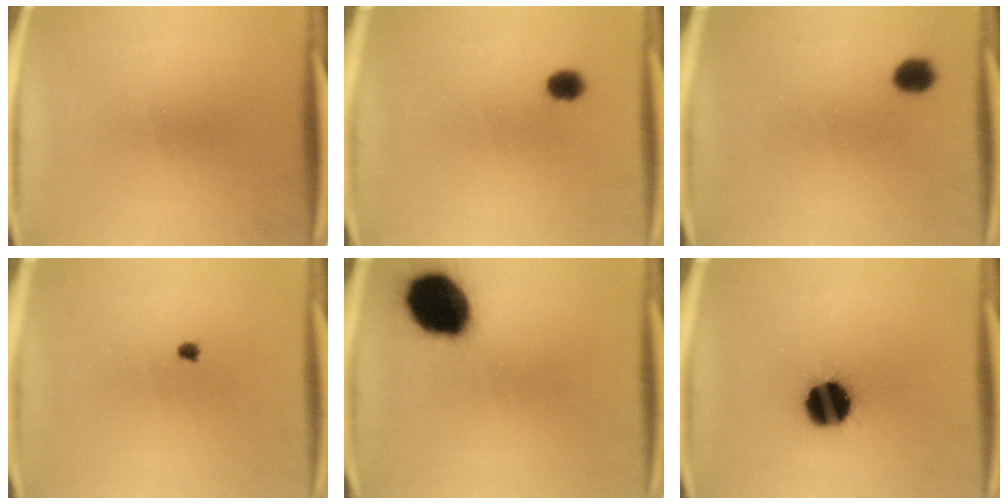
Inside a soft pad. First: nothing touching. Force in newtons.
{"total": 3.4}
{"total": 3.3}
{"total": 0.6}
{"total": 19.2}
{"total": 14.5}